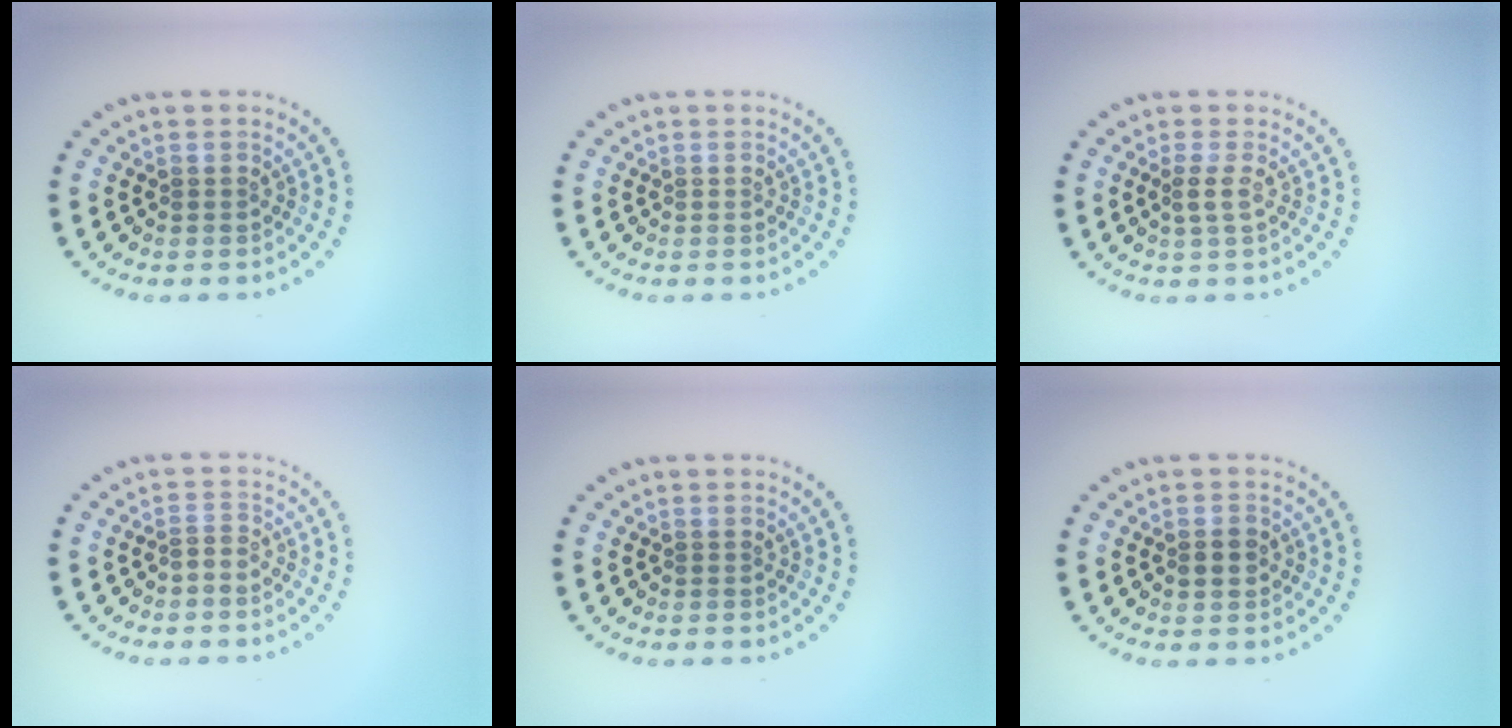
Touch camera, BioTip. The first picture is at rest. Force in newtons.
{"total": 0.0}
{"total": 1.3, "press": 0.9, "slide": 0.8}
{"total": 0.7, "press": 0.4, "slide": 0.6}
{"total": 0.0}
{"total": 1.6, "press": 1.6, "slide": 0.2}